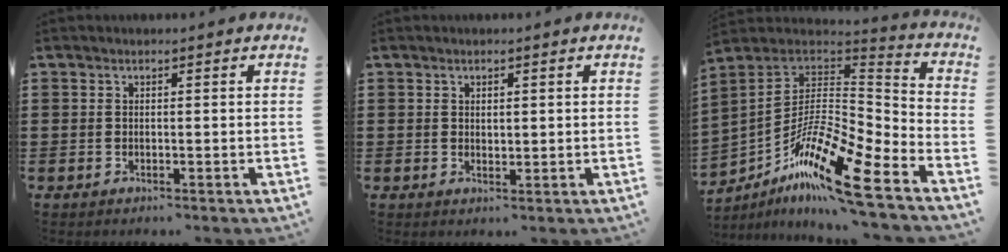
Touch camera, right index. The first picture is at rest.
{"total": 0.9, "force": [0.6, 0.6, 0.4], "torque": [-0.009, 0.005, 0.010]}
{"total": 16.7, "force": [-11.3, 3.3, 11.9], "torque": [-0.228, 0.016, -0.210]}